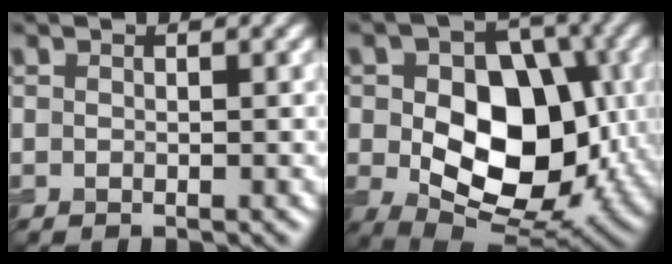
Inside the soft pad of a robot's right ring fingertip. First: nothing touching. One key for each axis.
{"total": 12.8, "fx": -0.6, "fy": 8.6, "fz": 9.4, "tx": -0.138, "ty": -0.014, "tz": -0.007}